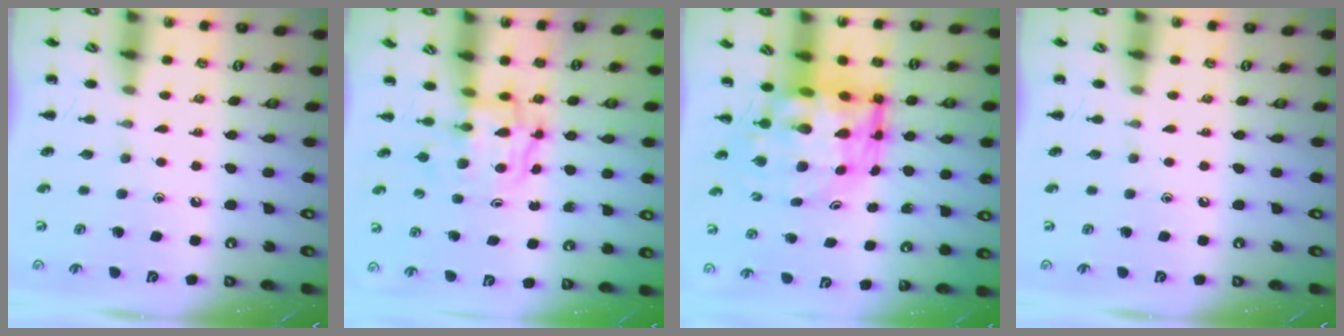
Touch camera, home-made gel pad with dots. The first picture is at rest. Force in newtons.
{"total": 3.4, "press": 3.4, "slide": 0.3}
{"total": 9.5, "press": 9.0, "slide": 2.9}
{"total": 0.0}